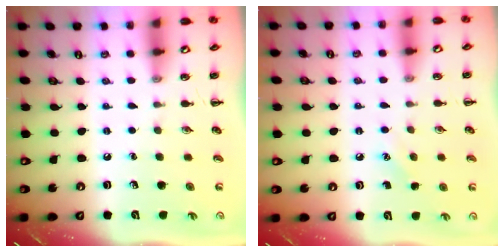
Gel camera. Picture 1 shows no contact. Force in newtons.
{"total": 5.8, "press": 5.5, "slide": 1.8}